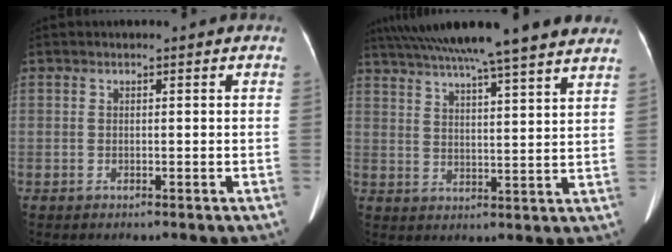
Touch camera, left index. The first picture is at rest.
{"total": 22.1, "force": [18.8, 0.1, 11.8], "torque": [-0.204, 0.018, 0.261]}